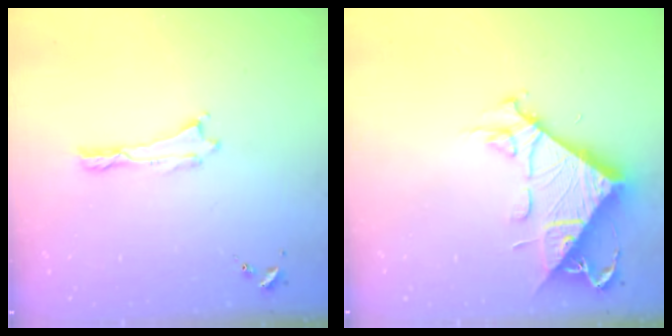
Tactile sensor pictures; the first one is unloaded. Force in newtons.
{"total": 11.0, "press": 11.0, "slide": 1.1}